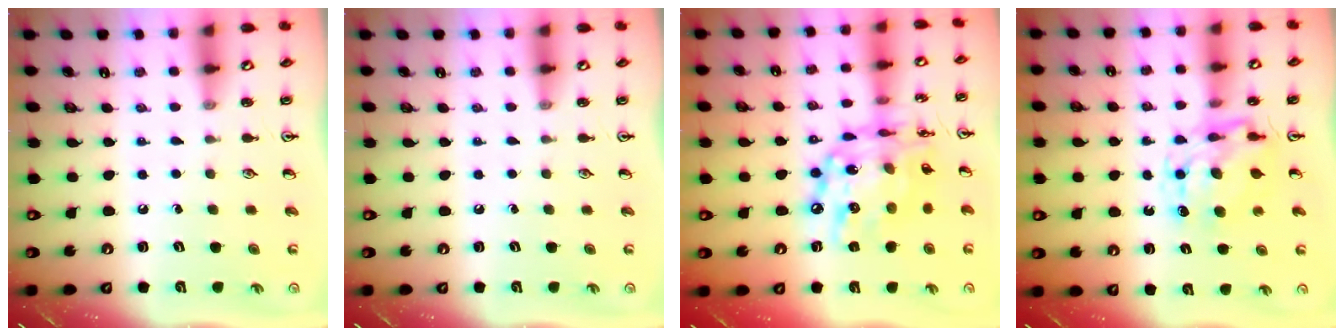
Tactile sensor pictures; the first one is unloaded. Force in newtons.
{"total": 0.0}
{"total": 19.2, "press": 19.1, "slide": 1.8}
{"total": 8.9, "press": 8.9, "slide": 0.7}